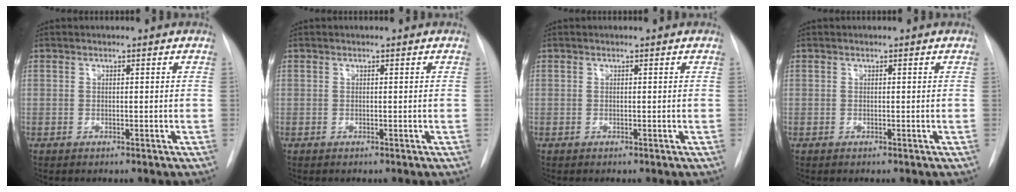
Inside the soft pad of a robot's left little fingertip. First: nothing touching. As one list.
[{"total": 0.0}, {"total": 0.0}, {"total": 0.0}]